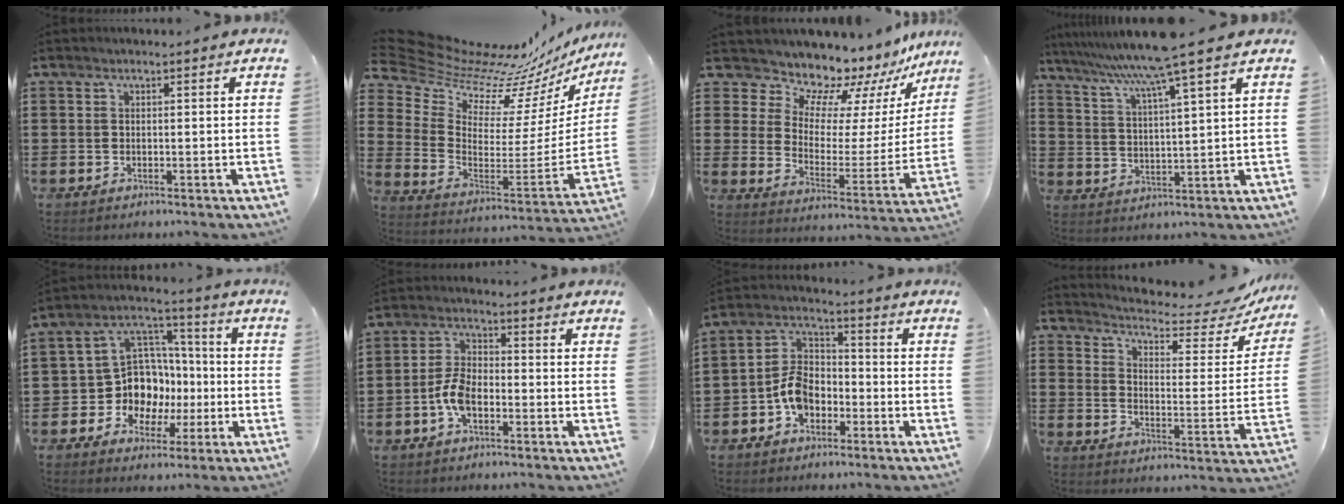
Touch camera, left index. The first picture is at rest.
{"total": 8.8, "force": [7.8, 3.5, 2.3], "torque": [-0.083, -0.069, 0.130]}
{"total": 9.1, "force": [8.8, 2.1, 0.3], "torque": [-0.040, -0.095, 0.148]}
{"total": 8.5, "force": [6.5, -1.1, 5.3], "torque": [-0.124, -0.036, 0.106]}
{"total": 11.6, "force": [-2.5, 10.4, 4.6], "torque": [-0.120, 0.008, -0.037]}
{"total": 5.9, "force": [-2.2, 3.0, 4.5], "torque": [-0.111, 0.001, -0.049]}
{"total": 7.3, "force": [-3.2, 5.0, 4.1], "torque": [-0.101, 0.017, -0.066]}
{"total": 4.1, "force": [3.7, 0.7, 1.5], "torque": [-0.046, -0.036, 0.054]}